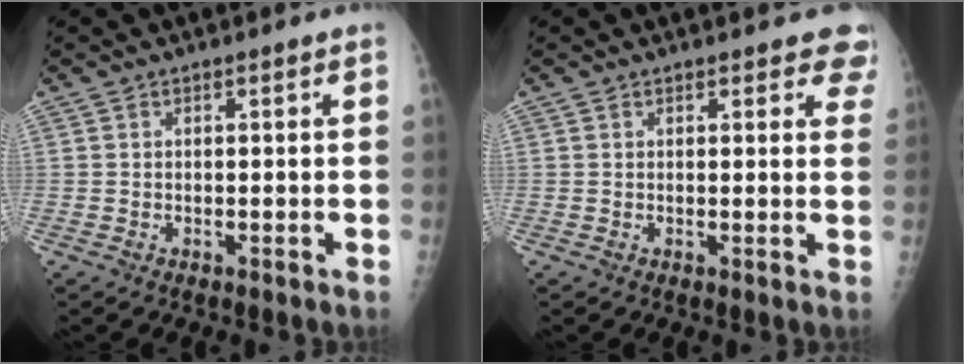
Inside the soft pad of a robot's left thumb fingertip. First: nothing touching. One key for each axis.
{"total": 4.5, "fx": 3.8, "fy": 1.9, "fz": 1.6, "tx": 0.017, "ty": -0.013, "tz": 0.029}